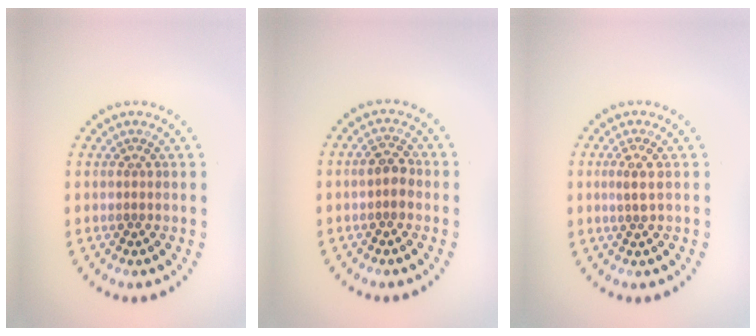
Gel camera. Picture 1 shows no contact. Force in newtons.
{"total": 1.9, "press": 1.8, "slide": 0.6}
{"total": 1.3, "press": 1.2, "slide": 0.5}